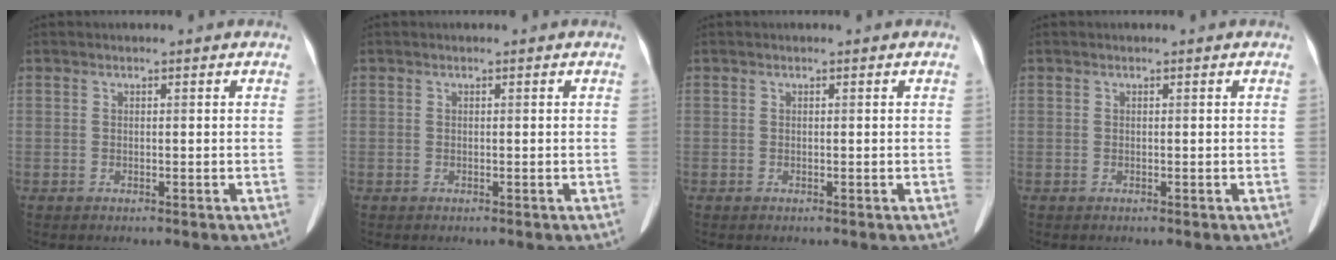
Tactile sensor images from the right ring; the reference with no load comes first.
{"total": 0.0}
{"total": 0.0}
{"total": 0.0}